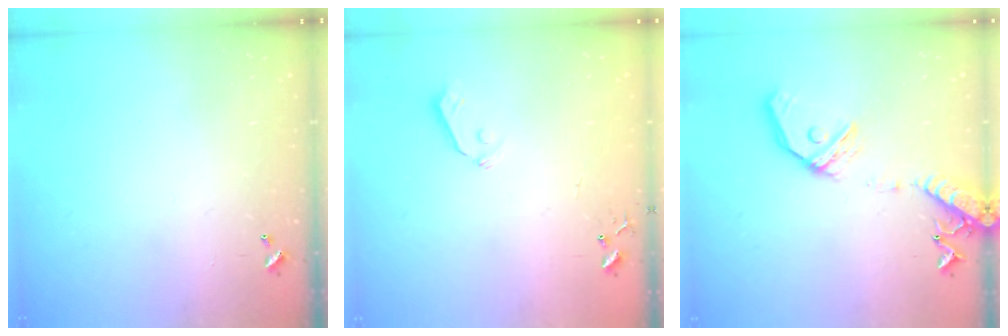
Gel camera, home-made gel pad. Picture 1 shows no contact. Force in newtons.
{"total": 5.5, "press": 5.4, "slide": 0.6}
{"total": 16.3, "press": 16.0, "slide": 3.2}